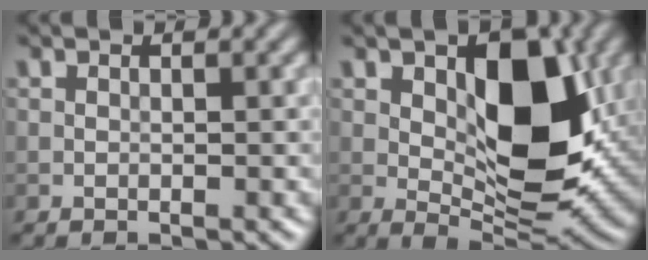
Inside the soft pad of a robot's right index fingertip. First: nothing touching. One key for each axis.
{"total": 10.0, "fx": 1.5, "fy": 5.3, "fz": 8.4, "tx": -0.129, "ty": -0.010, "tz": 0.031}